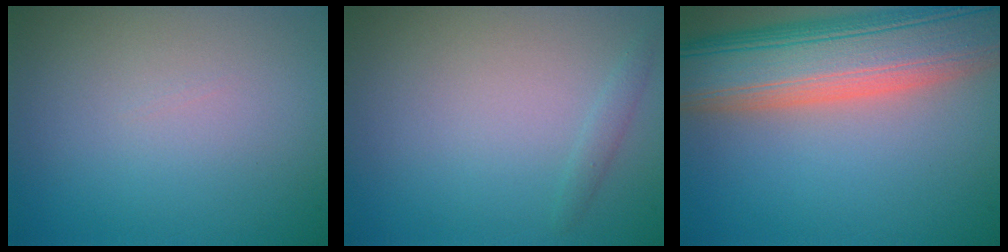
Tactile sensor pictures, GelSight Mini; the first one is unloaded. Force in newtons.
{"total": 0.8, "press": 0.8, "slide": 0.1}
{"total": 12.4, "press": 12.4, "slide": 0.8}